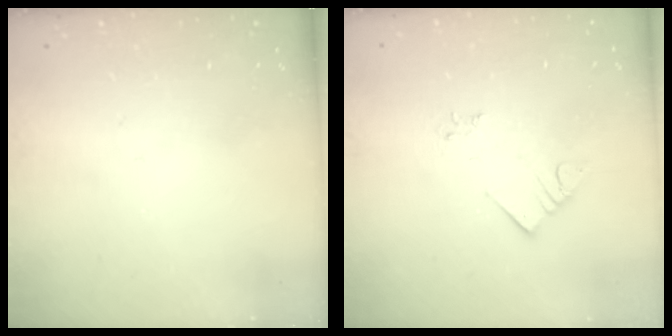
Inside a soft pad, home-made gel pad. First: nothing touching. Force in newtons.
{"total": 3.2, "press": 3.2, "slide": 0.4}